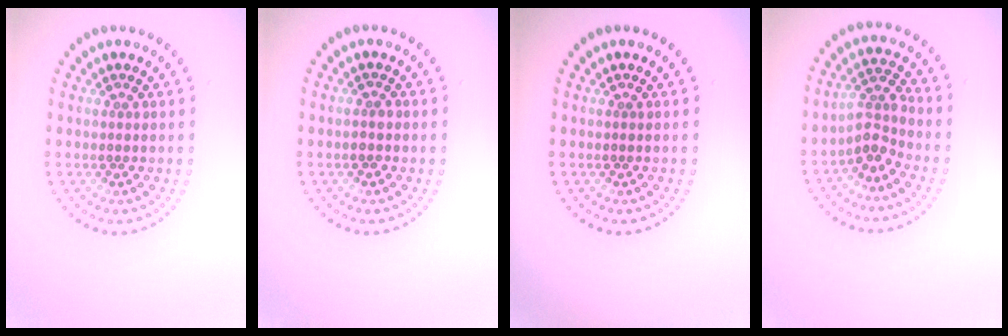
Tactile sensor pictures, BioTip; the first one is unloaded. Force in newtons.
{"total": 1.1, "press": 1.0, "slide": 0.4}
{"total": 0.0}
{"total": 2.8, "press": 2.1, "slide": 1.8}